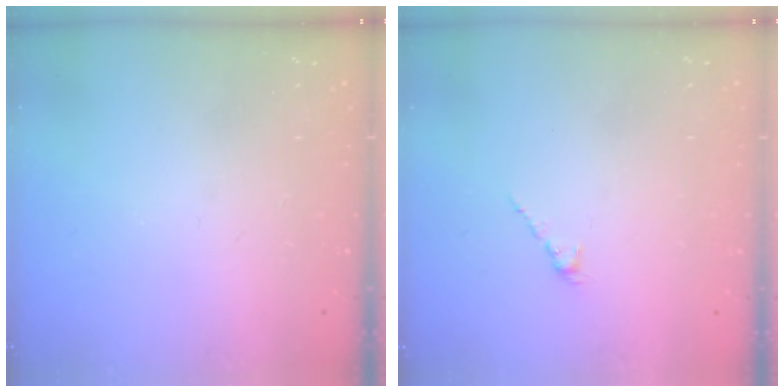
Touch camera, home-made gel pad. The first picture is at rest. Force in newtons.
{"total": 1.3, "press": 1.2, "slide": 0.5}